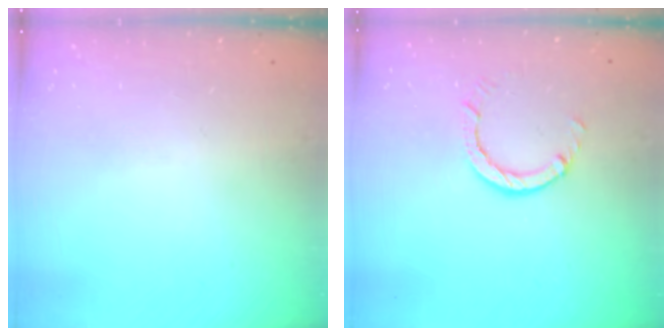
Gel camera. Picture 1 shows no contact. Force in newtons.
{"total": 2.9, "press": 2.9, "slide": 0.5}